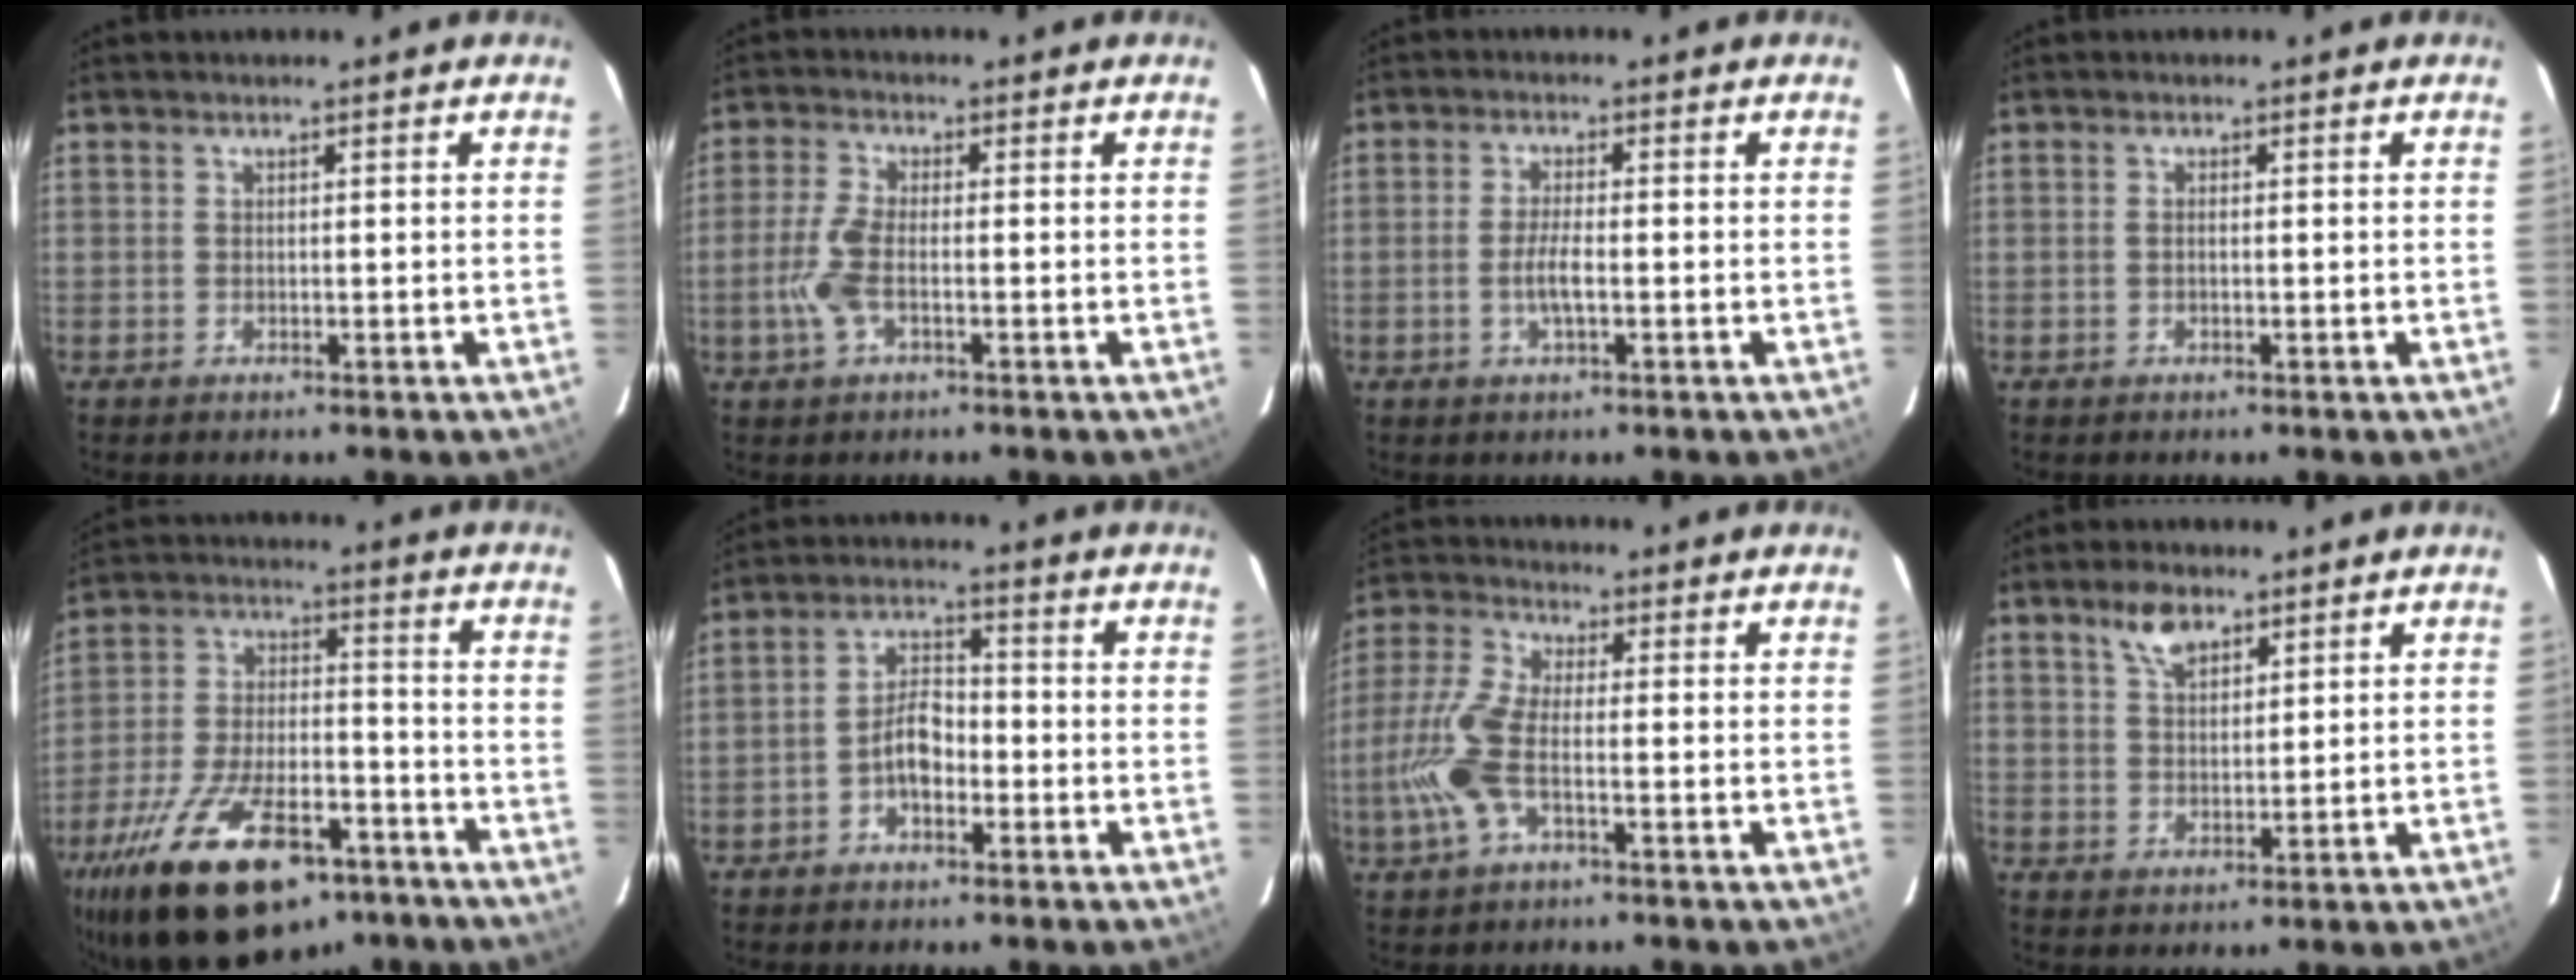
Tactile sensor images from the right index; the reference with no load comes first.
{"total": 6.1, "force": [-1.6, 2.1, 5.4], "torque": [-0.125, 0.001, -0.034]}
{"total": 3.9, "force": [-1.1, 0.6, 3.7], "torque": [-0.072, -0.002, -0.021]}
{"total": 0.7, "force": [-0.1, 0.2, 0.7], "torque": [-0.015, 0.002, -0.004]}
{"total": 25.7, "force": [-16.9, 11.3, 15.7], "torque": [-0.309, -0.021, -0.259]}
{"total": 5.6, "force": [-2.3, 3.0, 4.1], "torque": [-0.080, 0.018, -0.040]}
{"total": 9.7, "force": [-2.7, 3.2, 8.7], "torque": [-0.205, 0.003, -0.058]}
{"total": 5.2, "force": [3.4, 2.5, 3.0], "torque": [-0.050, 0.007, 0.063]}